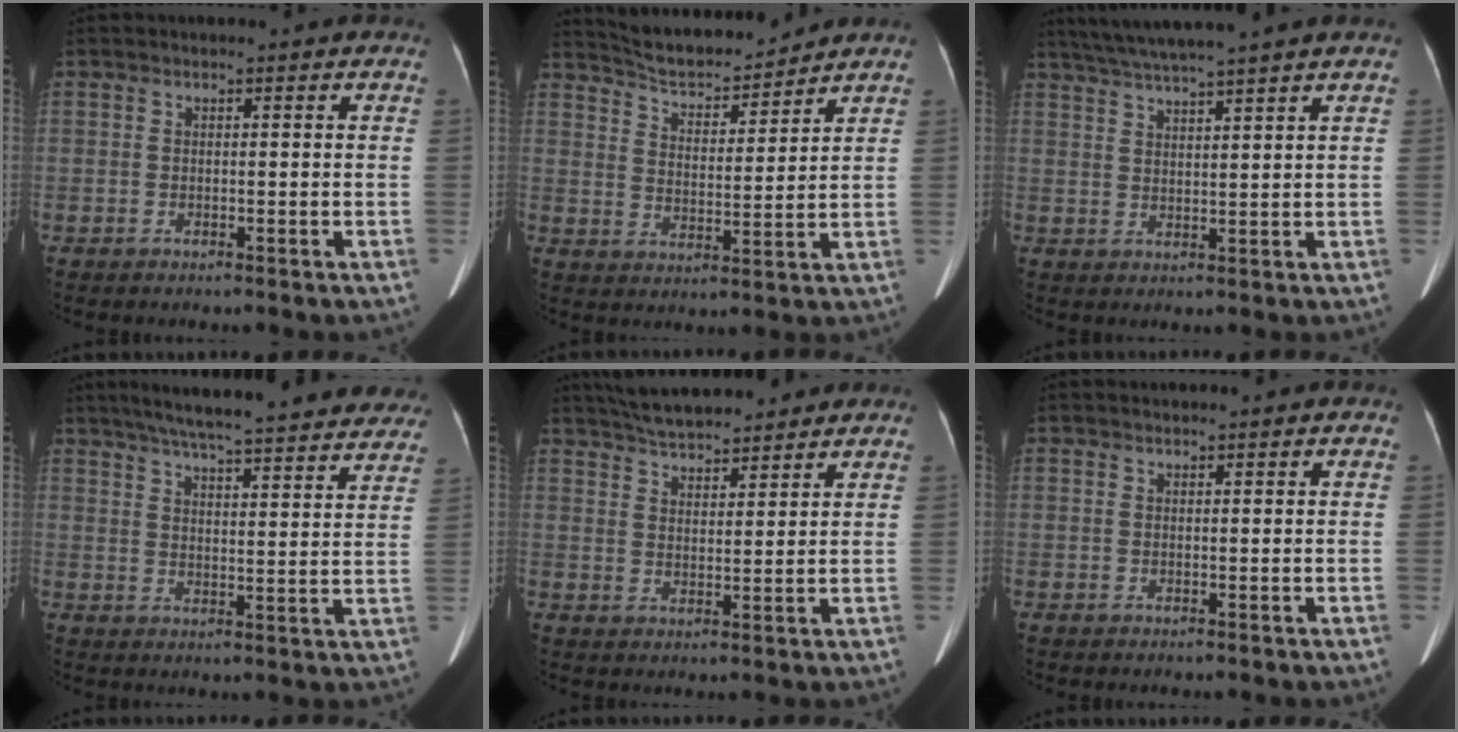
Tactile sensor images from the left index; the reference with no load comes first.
{"total": 9.0, "force": [8.7, 1.1, 2.1], "torque": [-0.040, 0.004, 0.149]}
{"total": 9.2, "force": [7.8, -1.7, 4.5], "torque": [-0.079, 0.021, 0.123]}
{"total": 28.7, "force": [25.1, 4.1, 13.4], "torque": [-0.210, -0.018, 0.305]}
{"total": 9.4, "force": [8.5, 2.2, 3.4], "torque": [-0.054, 0.022, 0.135]}
{"total": 0.6, "force": [-0.4, -0.2, -0.4], "torque": [0.007, 0.011, -0.005]}